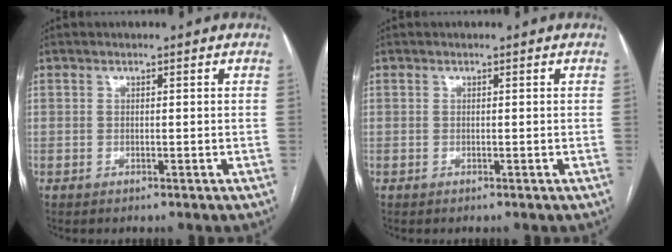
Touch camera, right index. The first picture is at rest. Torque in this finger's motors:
{"motor_torque": [0.00, 0.00, 0.00, 0.00]}